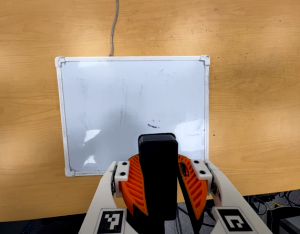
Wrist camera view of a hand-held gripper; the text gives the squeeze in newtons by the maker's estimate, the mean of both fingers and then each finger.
{"total": 10.6, "left": 10.8, "right": 10.3}